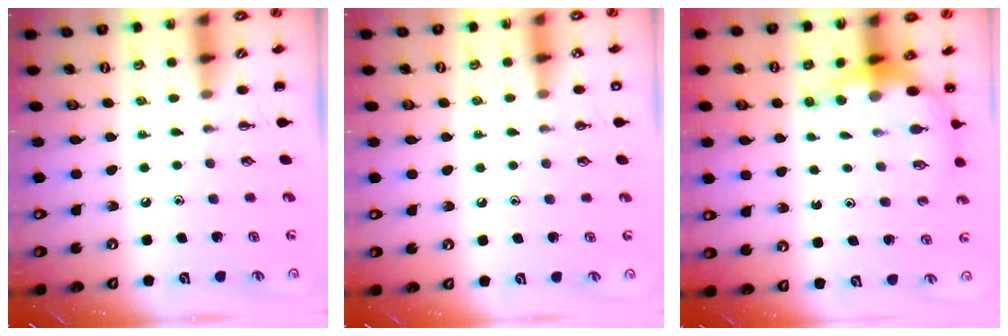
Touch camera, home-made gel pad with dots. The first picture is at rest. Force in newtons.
{"total": 1.4, "press": 1.4, "slide": 0.1}
{"total": 6.6, "press": 6.4, "slide": 1.6}